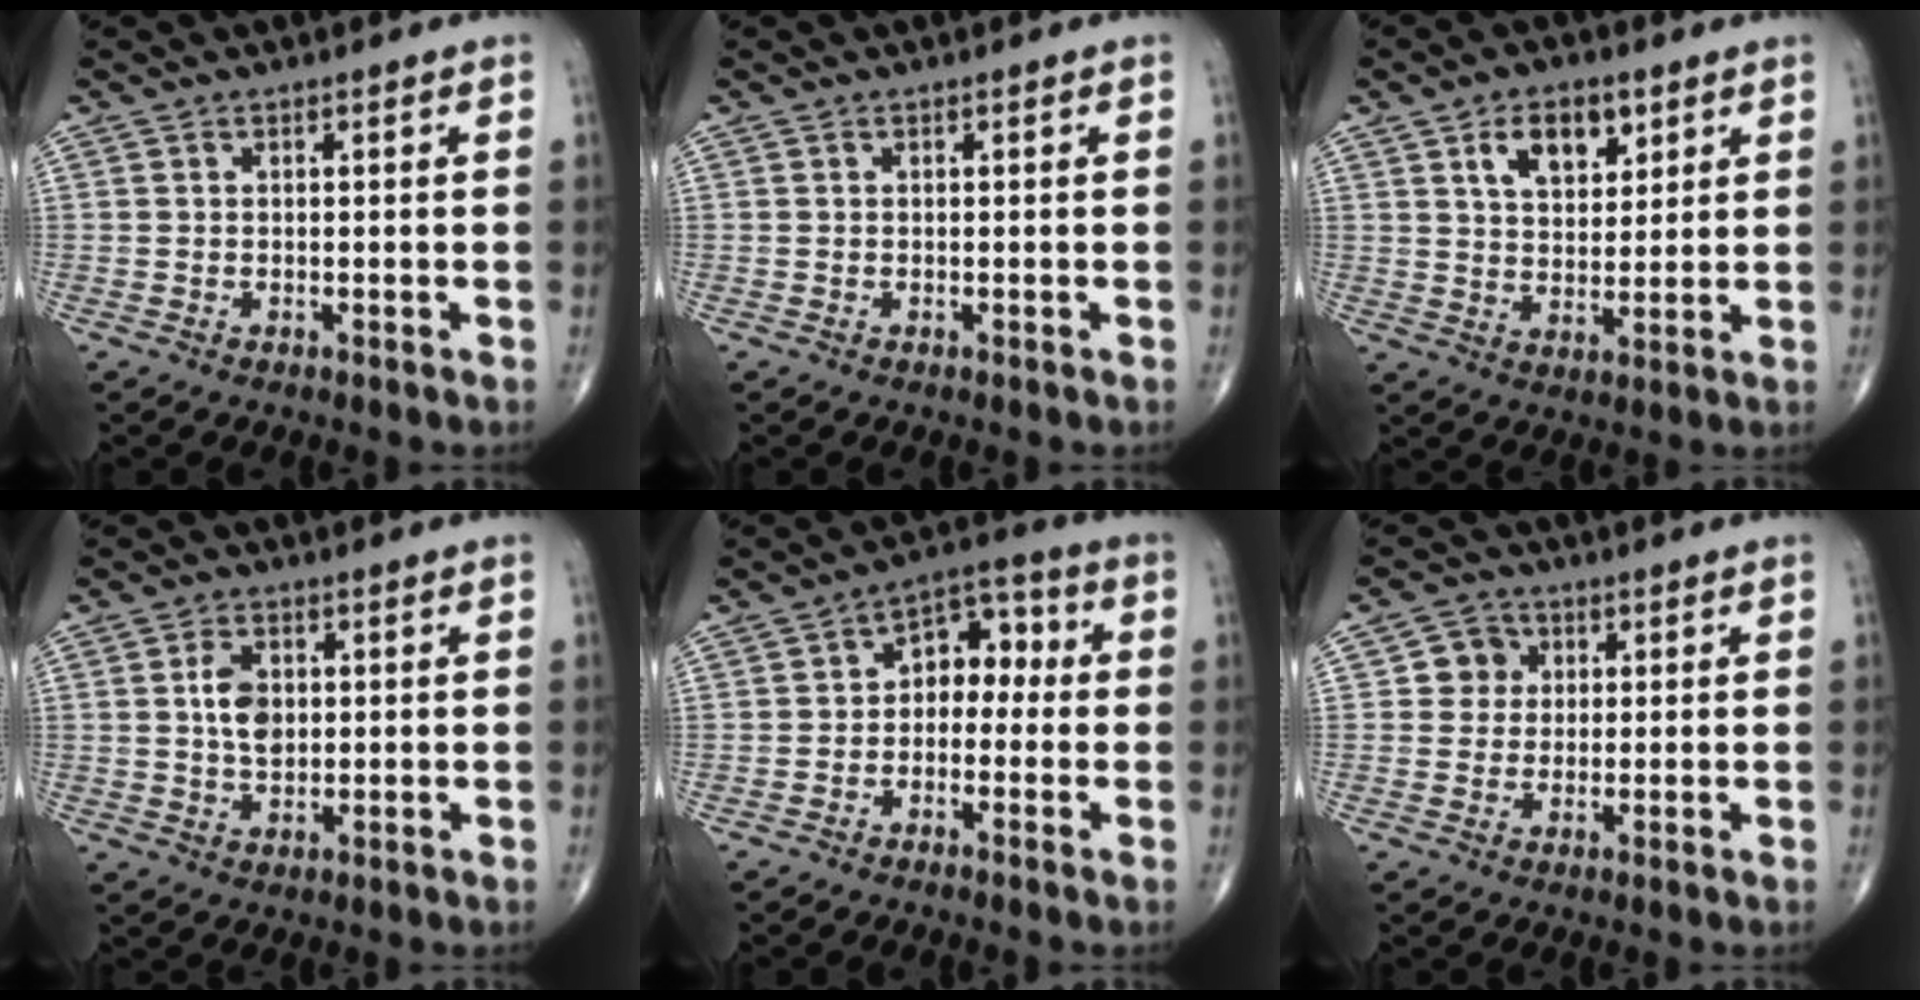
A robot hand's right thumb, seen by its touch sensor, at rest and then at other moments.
{"total": 0.0}
{"total": 9.2, "force": [4.4, 5.3, 6.0], "torque": [-0.072, -0.019, 0.074]}
{"total": 5.6, "force": [0.8, 3.6, 4.1], "torque": [-0.065, -0.004, 0.014]}
{"total": 7.8, "force": [-0.4, 5.4, 5.6], "torque": [-0.044, 0.039, -0.026]}
{"total": 4.8, "force": [1.0, 4.6, 1.1], "torque": [0.012, 0.005, 0.009]}